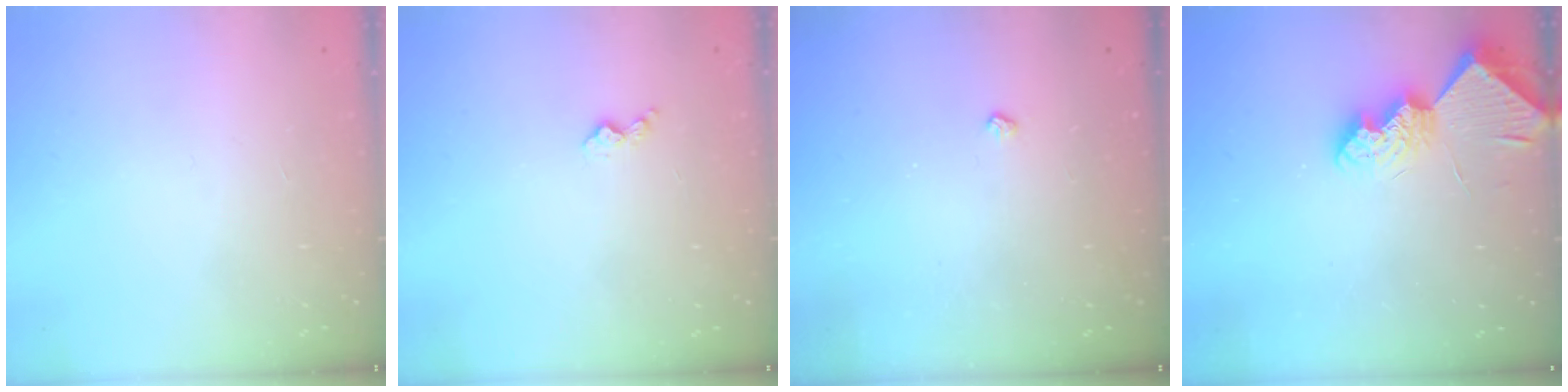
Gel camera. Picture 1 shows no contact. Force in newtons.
{"total": 3.5, "press": 3.4, "slide": 0.6}
{"total": 2.5, "press": 2.4, "slide": 0.5}
{"total": 9.1, "press": 9.0, "slide": 0.9}